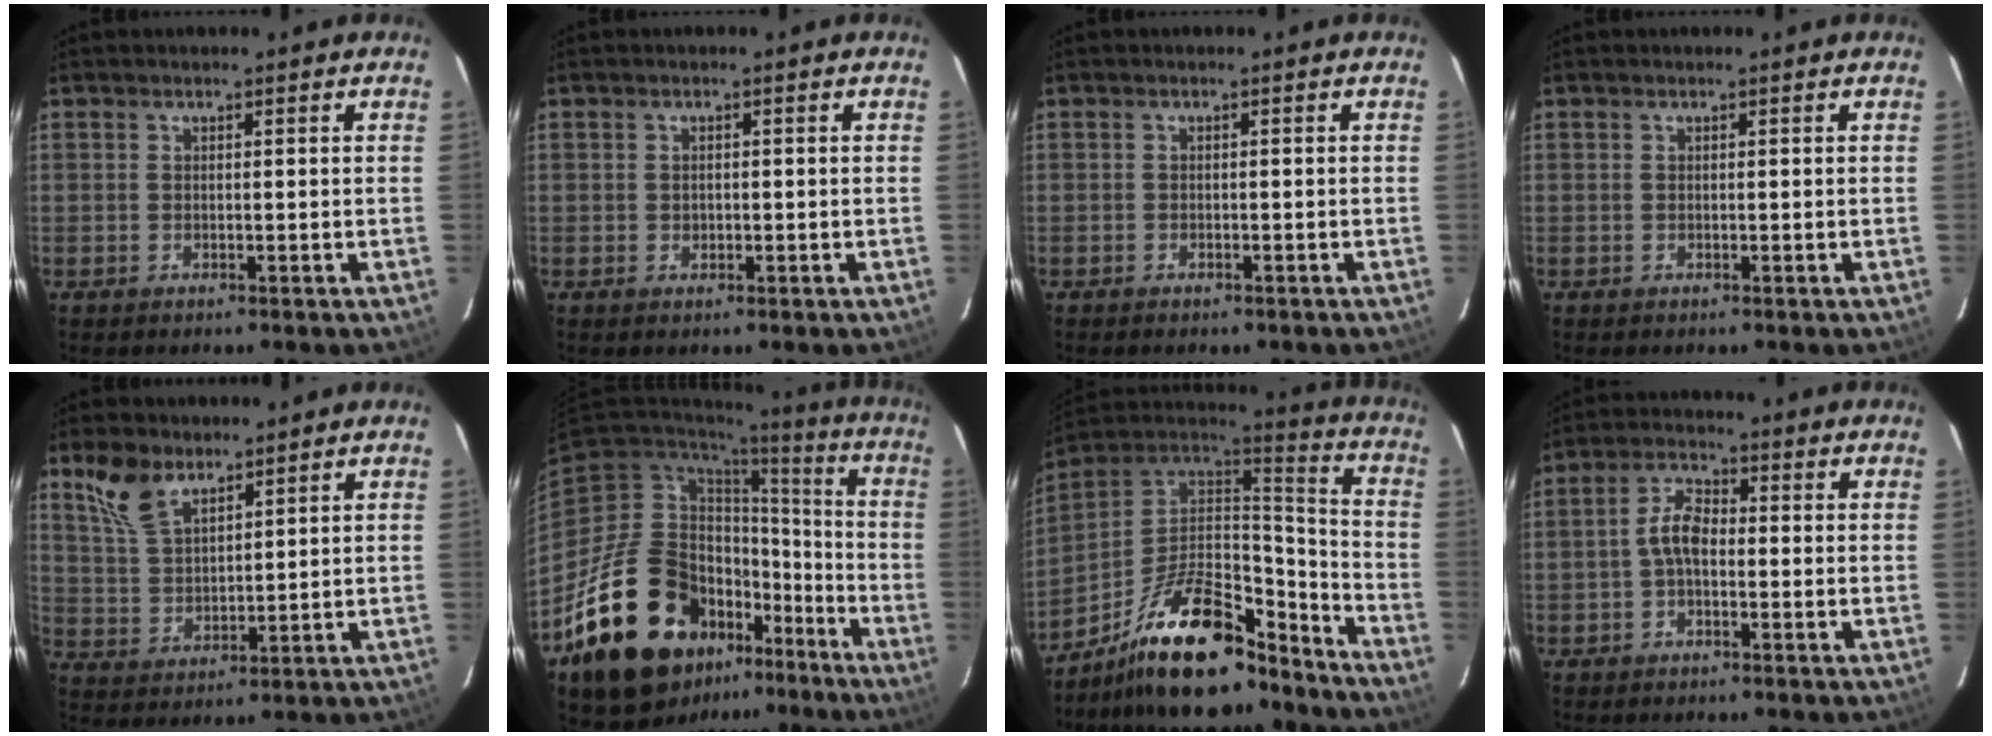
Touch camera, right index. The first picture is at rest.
{"total": 1.0, "force": [-0.1, 0.9, 0.3], "torque": [-0.002, 0.002, -0.001]}
{"total": 1.3, "force": [-1.0, 0.7, 0.4], "torque": [-0.012, 0.000, -0.014]}
{"total": 0.0}
{"total": 8.3, "force": [5.8, 3.9, 4.4], "torque": [-0.089, 0.014, 0.122]}
{"total": 23.9, "force": [-12.3, 14.7, 14.2], "torque": [-0.277, 0.012, -0.183]}
{"total": 22.2, "force": [-15.6, 8.1, 13.5], "torque": [-0.243, 0.011, -0.253]}
{"total": 4.9, "force": [-0.8, 2.7, 4.1], "torque": [-0.084, 0.017, -0.015]}